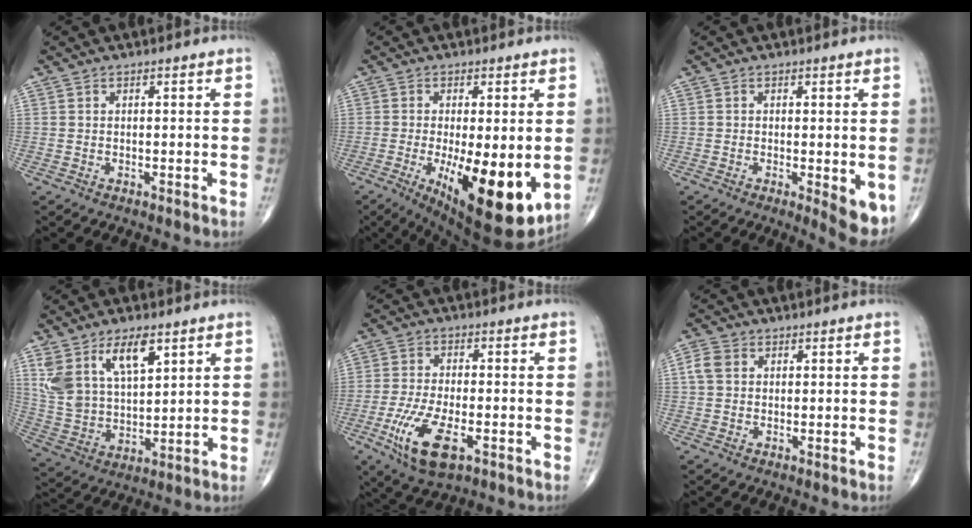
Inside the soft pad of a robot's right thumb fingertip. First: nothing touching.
{"total": 16.6, "force": [-3.7, 5.5, 15.2], "torque": [-0.213, -0.030, -0.037]}
{"total": 5.9, "force": [-1.3, 1.9, 5.4], "torque": [-0.064, -0.015, -0.018]}
{"total": 13.1, "force": [6.8, 6.4, 9.2], "torque": [-0.166, -0.023, 0.142]}
{"total": 11.2, "force": [-4.4, 4.6, 9.2], "torque": [-0.187, 0.001, -0.076]}
{"total": 3.6, "force": [0.8, 2.8, 2.0], "torque": [-0.043, 0.009, 0.013]}